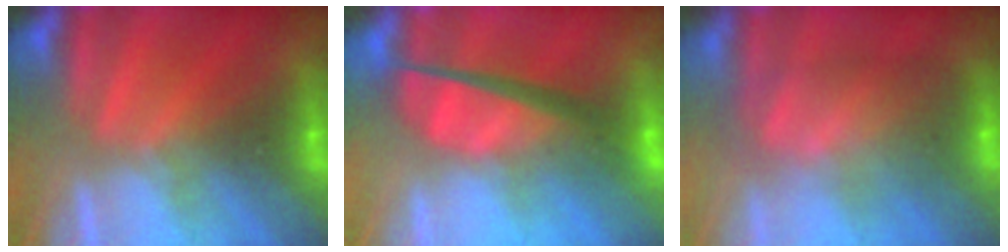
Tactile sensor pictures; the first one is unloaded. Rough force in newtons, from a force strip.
{"total": 7.1}
{"total": 8.4}